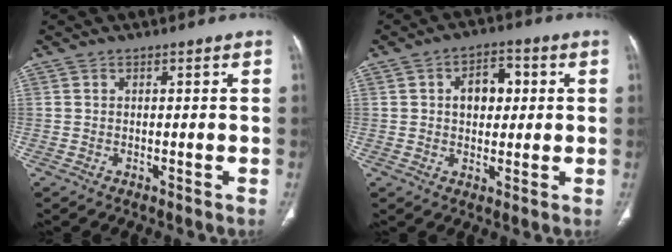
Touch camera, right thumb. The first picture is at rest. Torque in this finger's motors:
{"motor_torque": [0.31, 1.36, 0.80, 0.49, 0.03]}